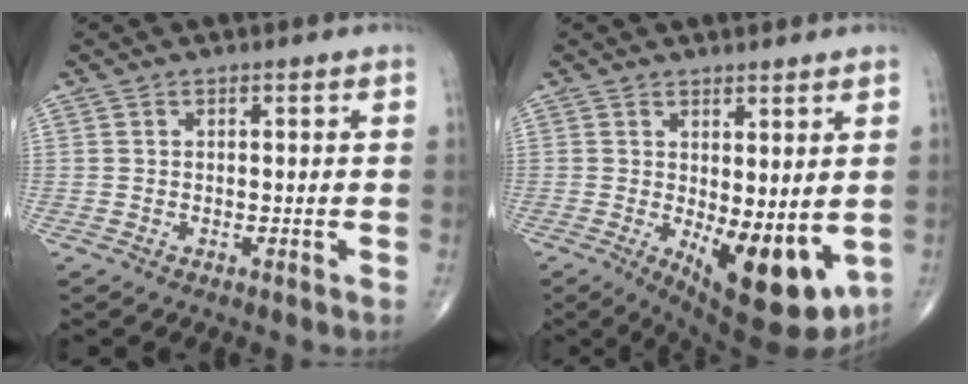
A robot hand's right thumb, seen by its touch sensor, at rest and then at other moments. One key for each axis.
{"total": 13.0, "fx": -2.0, "fy": 5.4, "fz": 11.7, "tx": -0.154, "ty": -0.030, "tz": -0.009}